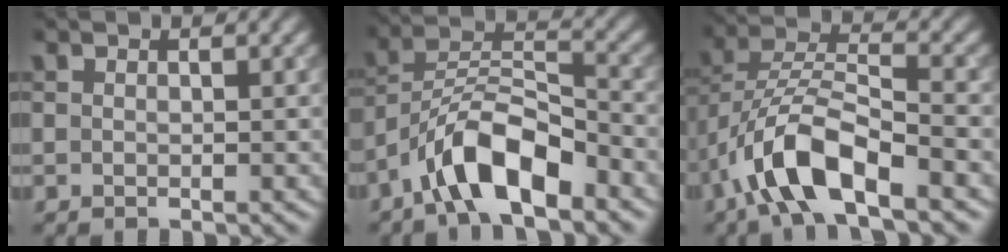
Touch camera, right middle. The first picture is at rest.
{"total": 7.1, "force": [-4.7, 2.3, 4.8], "torque": [-0.082, 0.011, -0.090]}
{"total": 7.9, "force": [-4.5, 2.7, 5.9], "torque": [-0.113, 0.007, -0.091]}